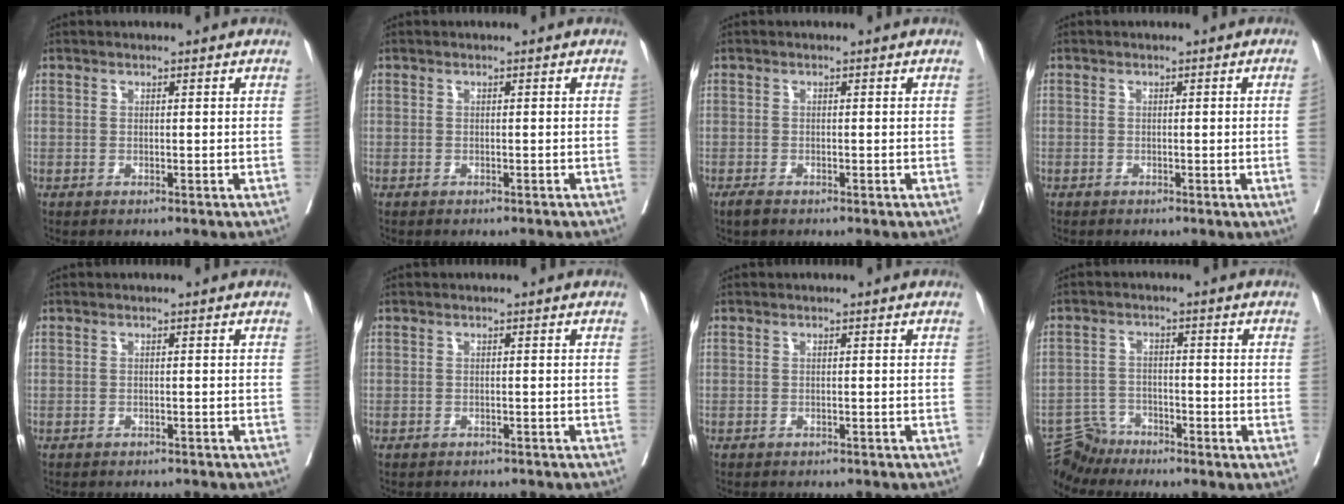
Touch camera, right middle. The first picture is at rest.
{"total": 1.8, "force": [-1.6, 0.3, 0.6], "torque": [-0.011, -0.002, -0.020]}
{"total": 1.3, "force": [-1.0, 0.4, 0.8], "torque": [-0.019, -0.004, -0.017]}
{"total": 1.4, "force": [-0.2, -0.6, 1.2], "torque": [-0.010, -0.001, -0.003]}
{"total": 7.8, "force": [-7.3, 1.6, 2.2], "torque": [-0.020, -0.005, -0.082]}
{"total": 6.9, "force": [-6.4, 1.8, 1.6], "torque": [-0.016, -0.003, -0.071]}
{"total": 7.0, "force": [-6.5, 1.5, 2.2], "torque": [-0.020, -0.004, -0.073]}
{"total": 4.3, "force": [-4.0, 0.8, -1.1], "torque": [0.019, 0.003, -0.070]}